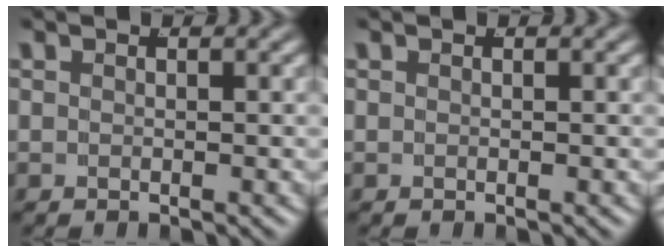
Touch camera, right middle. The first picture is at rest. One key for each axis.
{"total": 0.0}